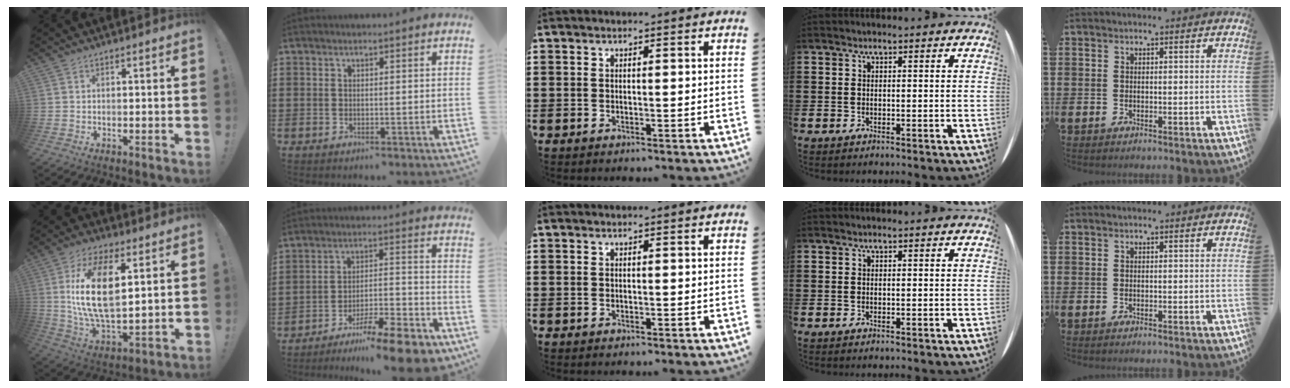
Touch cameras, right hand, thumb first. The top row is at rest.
{"thumb": {"total": 19.7, "force": [4.9, 10.0, 16.2], "torque": [-0.320, -0.018, 0.076]}, "index": {"total": 11.5, "force": [-9.4, 1.4, 6.5], "torque": [-0.084, 0.031, -0.175]}}